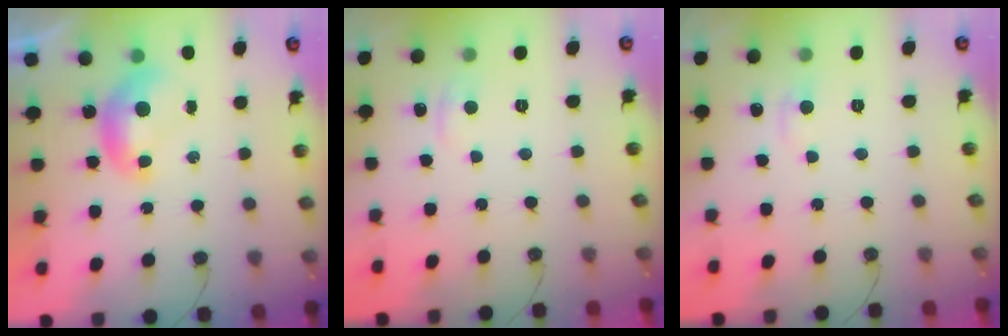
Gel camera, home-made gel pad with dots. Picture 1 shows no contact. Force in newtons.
{"total": 1.5, "press": 1.3, "slide": 0.7}
{"total": 0.9, "press": 0.3, "slide": 0.8}